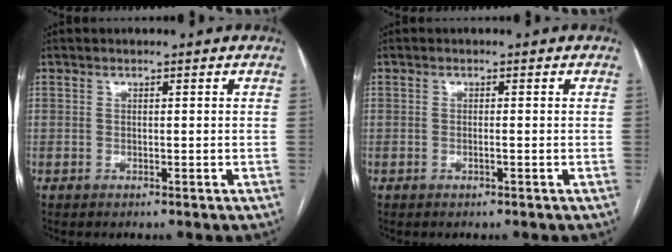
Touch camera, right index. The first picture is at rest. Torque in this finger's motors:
{"motor_torque": [-0.13, 0.14, -0.04, -0.01]}